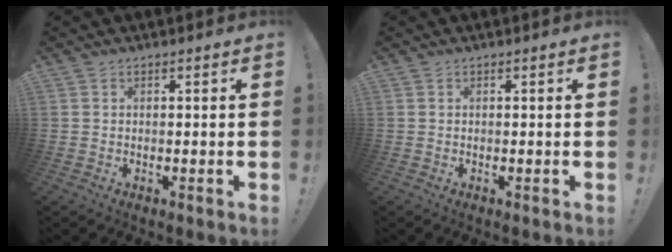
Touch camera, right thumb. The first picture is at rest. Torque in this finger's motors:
{"motor_torque": [-0.24, 0.24, -0.20, 0.20, 0.00]}